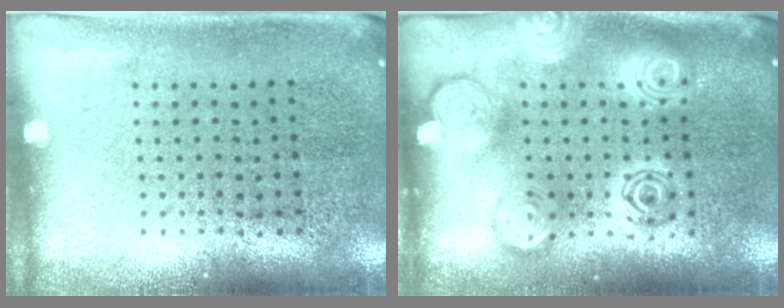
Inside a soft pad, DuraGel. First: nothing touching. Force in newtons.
{"total": 2.7, "press": 2.7, "slide": 0.3}